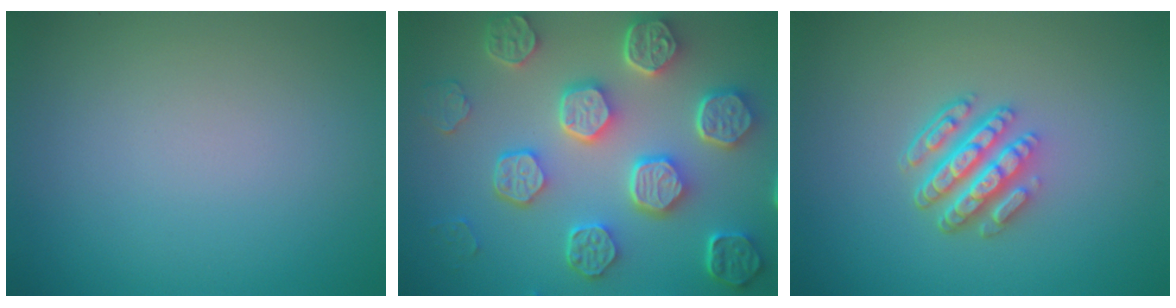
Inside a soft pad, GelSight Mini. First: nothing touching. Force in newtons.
{"total": 8.6, "press": 6.5, "slide": 5.7}
{"total": 4.8, "press": 3.6, "slide": 3.2}